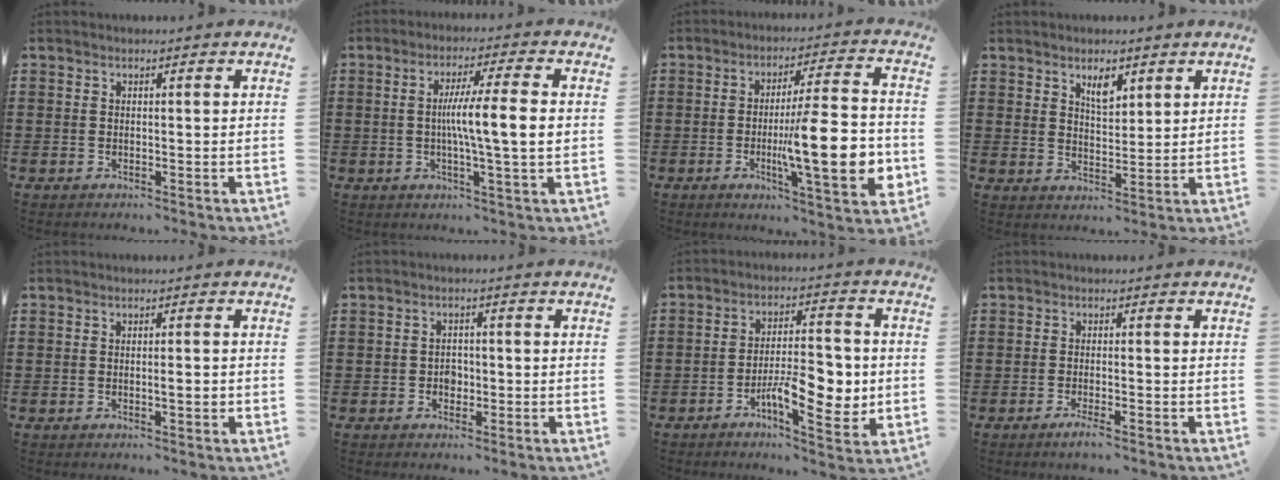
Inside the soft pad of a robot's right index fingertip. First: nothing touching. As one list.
[{"total": 8.1, "force": [0.0, 0.1, 8.1], "torque": [-0.145, -0.003, -0.007]}, {"total": 15.0, "force": [-2.9, 3.0, 14.4], "torque": [-0.216, -0.015, -0.053]}, {"total": 3.7, "force": [2.5, 1.6, 2.2], "torque": [-0.041, 0.003, 0.043]}, {"total": 1.8, "force": [-0.3, 0.3, 1.7], "torque": [-0.030, -0.003, -0.006]}, {"total": 1.8, "force": [-0.5, 1.4, 1.0], "torque": [-0.021, 0.002, -0.012]}, {"total": 9.9, "force": [-2.7, 4.2, 8.5], "torque": [-0.120, -0.002, -0.045]}, {"total": 2.0, "force": [-1.2, -0.1, 1.6], "torque": [-0.032, -0.008, -0.024]}]